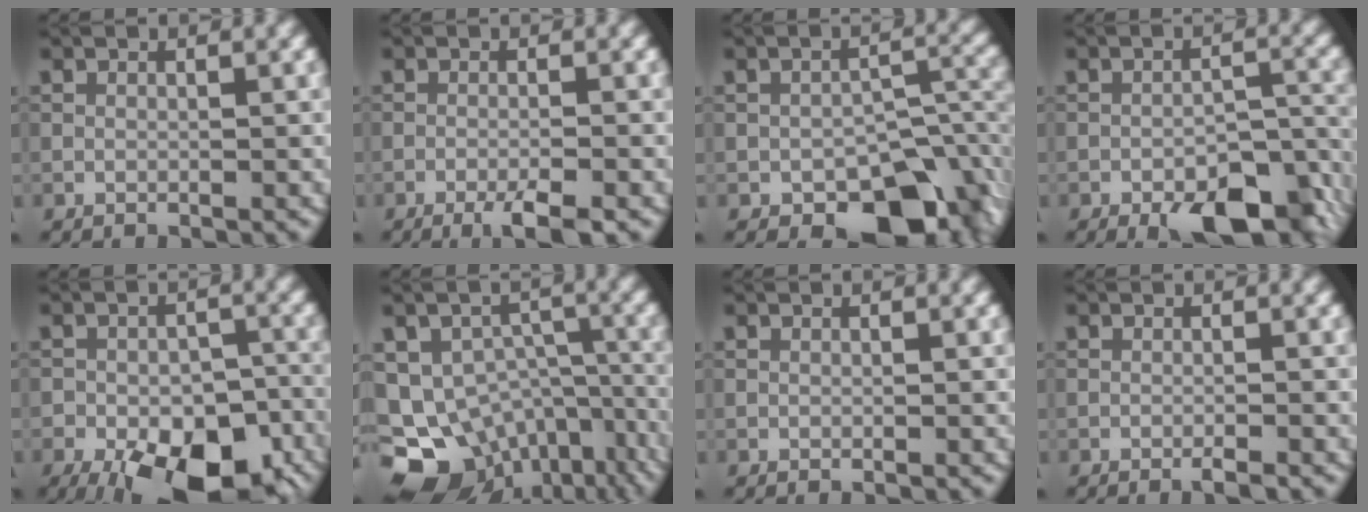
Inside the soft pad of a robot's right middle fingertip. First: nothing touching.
{"total": 2.9, "force": [-1.8, 0.4, 2.3], "torque": [-0.038, 0.001, -0.036]}
{"total": 9.4, "force": [-4.8, 5.3, 6.1], "torque": [-0.074, -0.019, -0.065]}
{"total": 9.3, "force": [-6.0, 3.6, 6.1], "torque": [-0.075, -0.007, -0.081]}
{"total": 14.2, "force": [-8.3, 7.1, 9.0], "torque": [-0.118, -0.032, -0.117]}
{"total": 16.1, "force": [-8.7, 11.3, 7.5], "torque": [-0.140, -0.030, -0.088]}
{"total": 0.0}
{"total": 1.0, "force": [-0.7, 0.0, 0.7], "torque": [-0.010, -0.002, -0.014]}